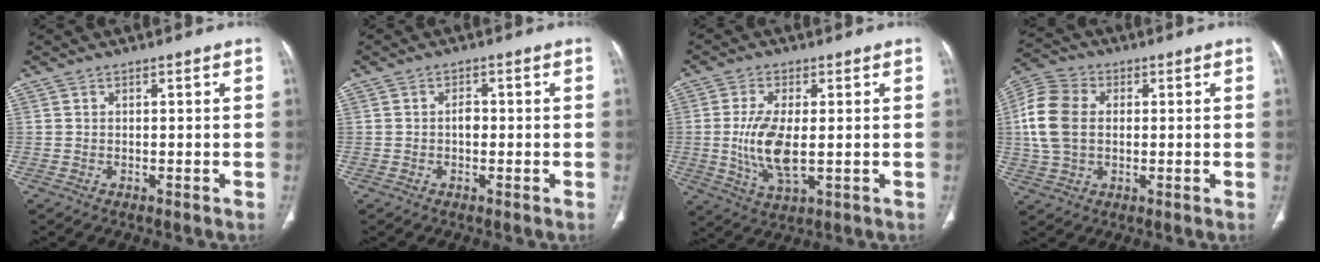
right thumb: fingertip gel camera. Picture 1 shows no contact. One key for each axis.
{"total": 1.8, "fx": -0.2, "fy": 1.2, "fz": 1.4, "tx": -0.016, "ty": 0.005, "tz": -0.007}
{"total": 9.7, "fx": -0.4, "fy": 4.1, "fz": 8.8, "tx": -0.181, "ty": -0.016, "tz": -0.002}
{"total": 11.5, "fx": 0.8, "fy": 8.2, "fz": 8.0, "tx": -0.167, "ty": 0.016, "tz": 0.013}